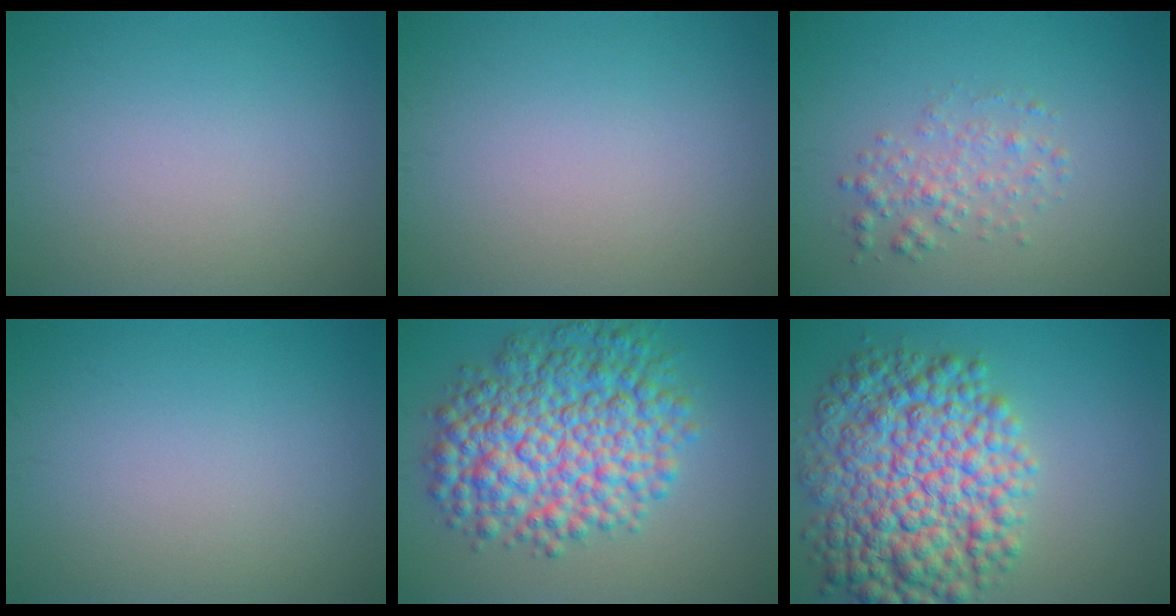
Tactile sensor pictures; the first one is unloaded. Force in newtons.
{"total": 0.0}
{"total": 2.2, "press": 2.2, "slide": 0.0}
{"total": 0.0}
{"total": 10.2, "press": 10.2, "slide": 0.1}
{"total": 11.3, "press": 11.3, "slide": 0.1}